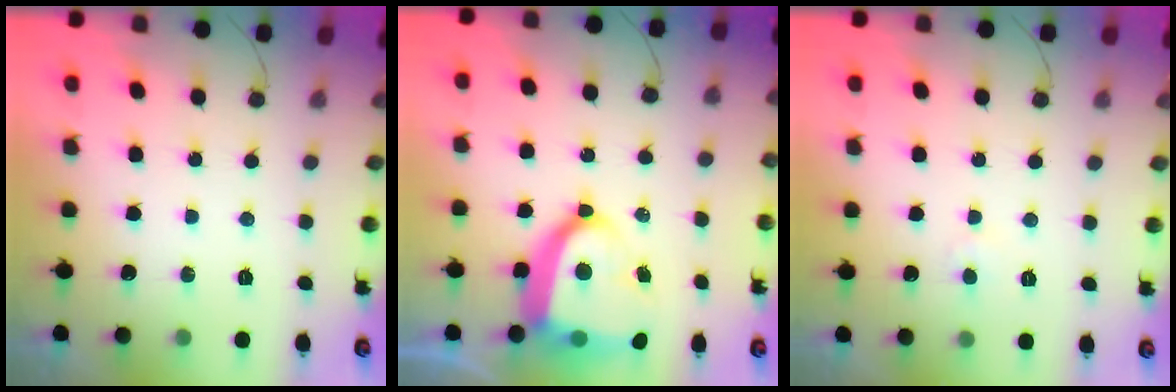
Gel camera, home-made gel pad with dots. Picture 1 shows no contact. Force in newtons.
{"total": 17.2, "press": 17.1, "slide": 1.7}
{"total": 2.3, "press": 2.3, "slide": 0.1}